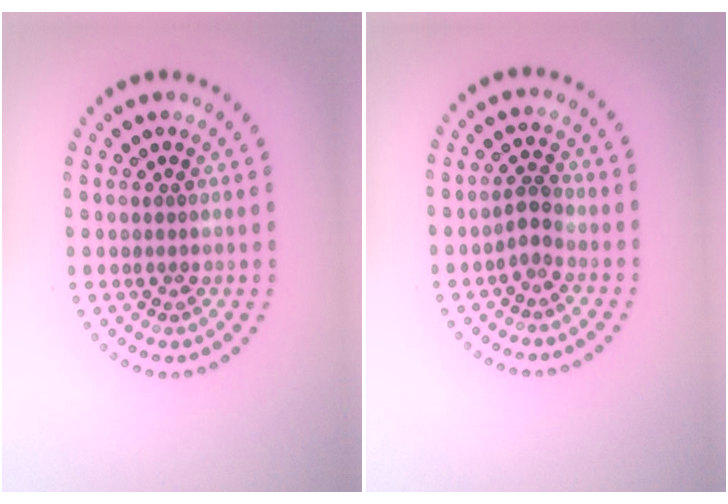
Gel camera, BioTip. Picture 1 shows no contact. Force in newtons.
{"total": 1.4, "press": 1.2, "slide": 0.7}